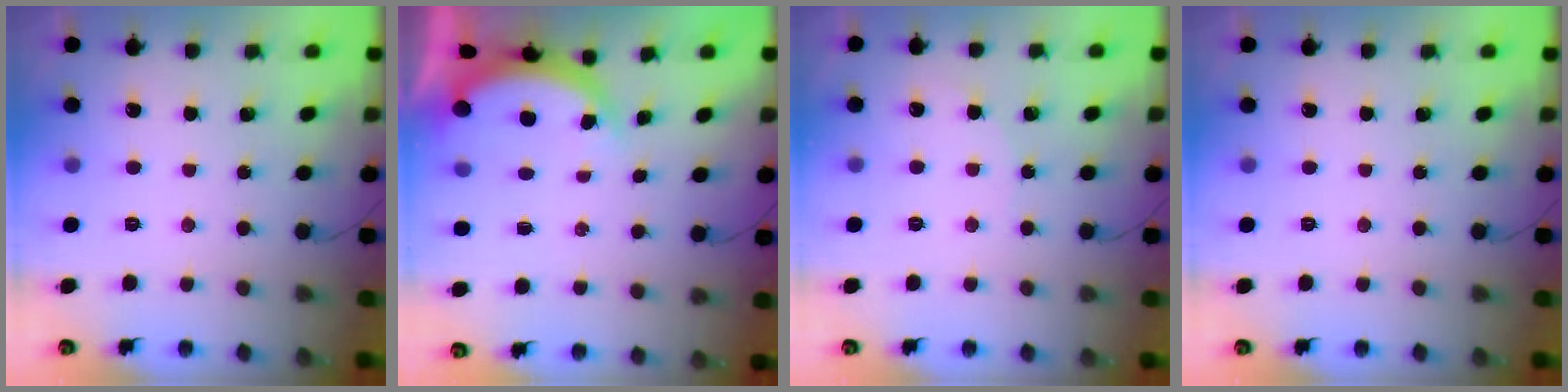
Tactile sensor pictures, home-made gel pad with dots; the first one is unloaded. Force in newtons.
{"total": 4.5, "press": 4.5, "slide": 0.4}
{"total": 3.8, "press": 3.5, "slide": 1.4}
{"total": 0.0}